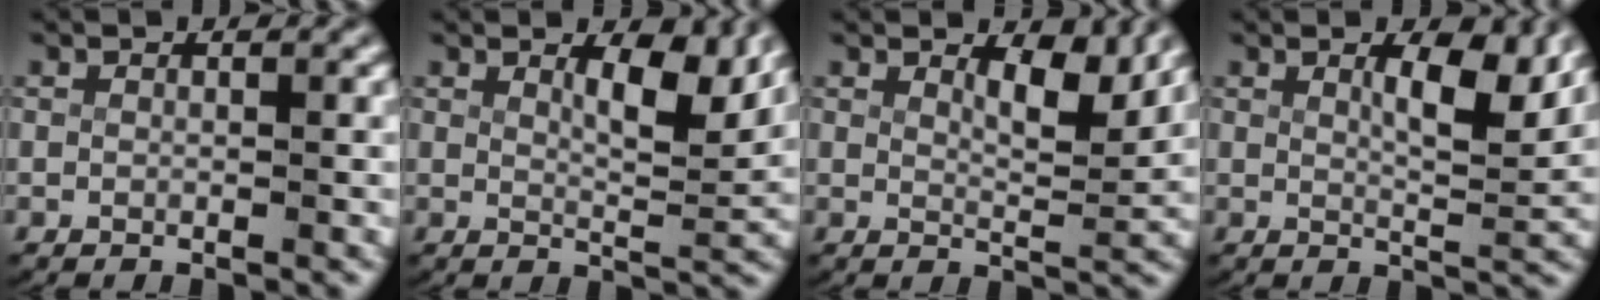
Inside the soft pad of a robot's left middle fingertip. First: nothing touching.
{"total": 4.7, "force": [2.8, 1.6, 3.4], "torque": [-0.044, -0.010, 0.043]}
{"total": 4.0, "force": [2.7, 1.4, 2.5], "torque": [-0.032, -0.012, 0.042]}
{"total": 4.3, "force": [2.2, 1.4, 3.4], "torque": [-0.046, -0.008, 0.034]}